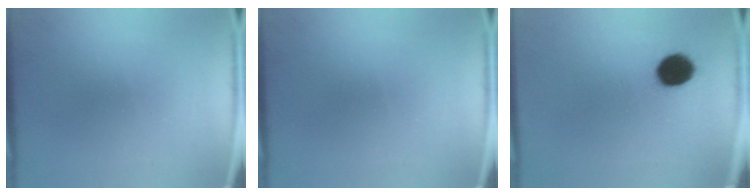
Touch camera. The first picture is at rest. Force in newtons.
{"total": 0.0}
{"total": 7.8}